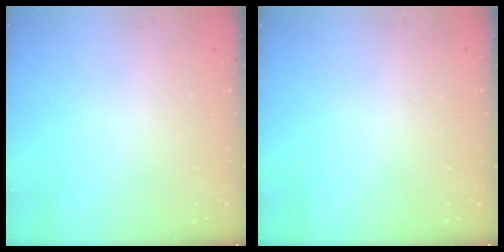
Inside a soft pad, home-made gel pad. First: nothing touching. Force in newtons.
{"total": 0.0}